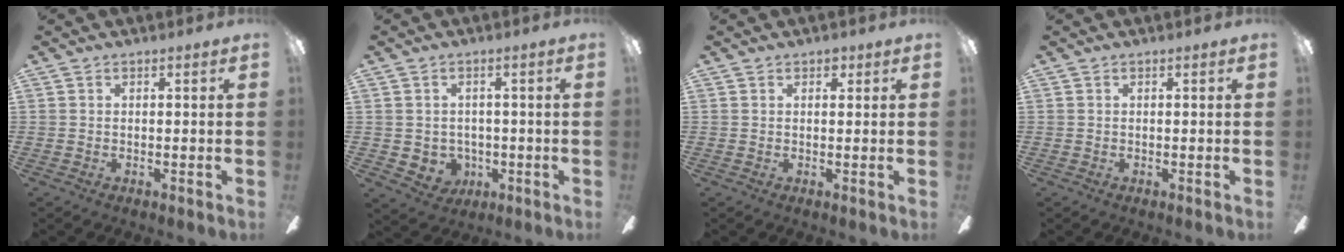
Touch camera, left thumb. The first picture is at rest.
{"total": 4.2, "force": [0.4, 4.1, 0.9], "torque": [-0.027, -0.005, 0.009]}
{"total": 1.8, "force": [1.1, 1.2, 0.8], "torque": [-0.001, -0.004, 0.016]}
{"total": 0.0}